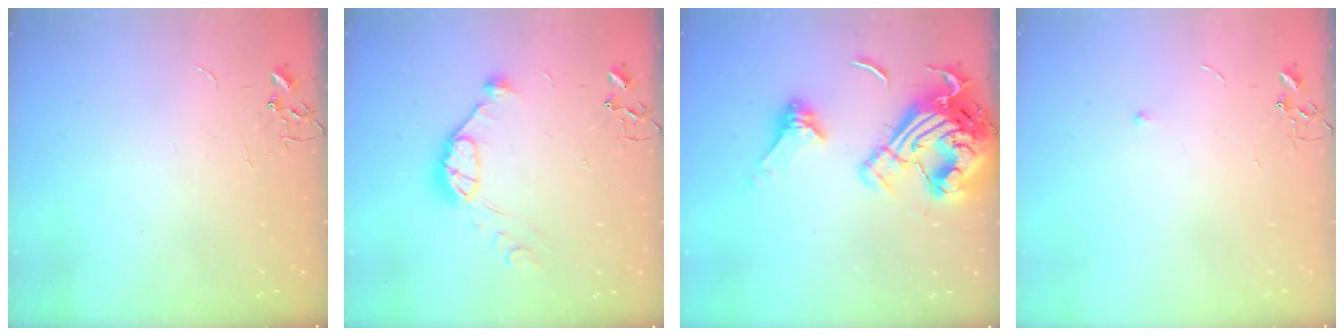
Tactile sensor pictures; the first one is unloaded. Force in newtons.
{"total": 11.1, "press": 11.0, "slide": 0.6}
{"total": 24.6, "press": 24.5, "slide": 2.6}
{"total": 4.7, "press": 4.7, "slide": 0.6}